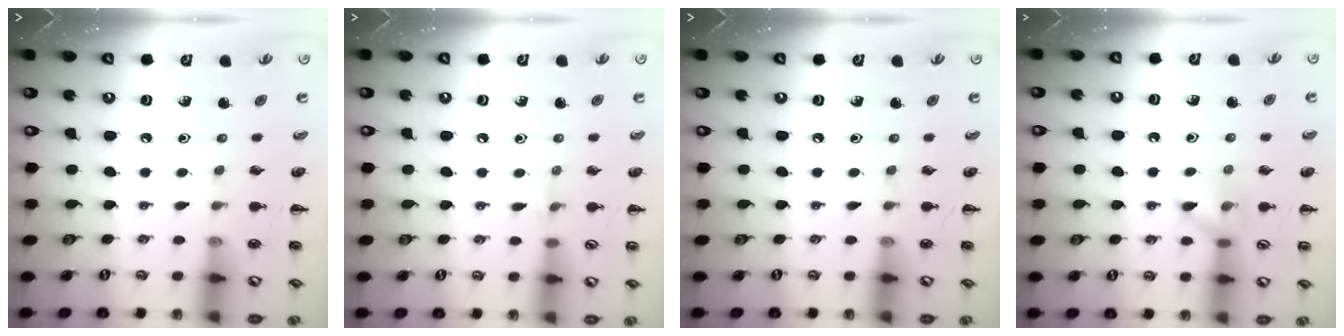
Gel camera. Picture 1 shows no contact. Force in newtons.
{"total": 3.9, "press": 3.6, "slide": 1.4}
{"total": 0.0}
{"total": 7.2, "press": 7.2, "slide": 0.7}